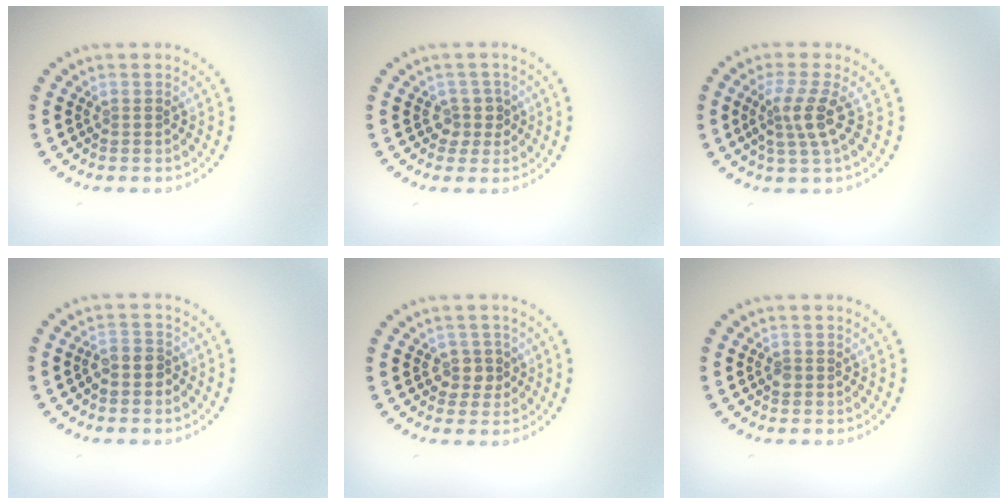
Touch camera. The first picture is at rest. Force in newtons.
{"total": 1.9, "press": 1.4, "slide": 1.2}
{"total": 2.9, "press": 2.2, "slide": 1.8}
{"total": 2.0, "press": 1.8, "slide": 0.9}
{"total": 1.6, "press": 1.5, "slide": 0.7}
{"total": 0.7, "press": 0.6, "slide": 0.2}